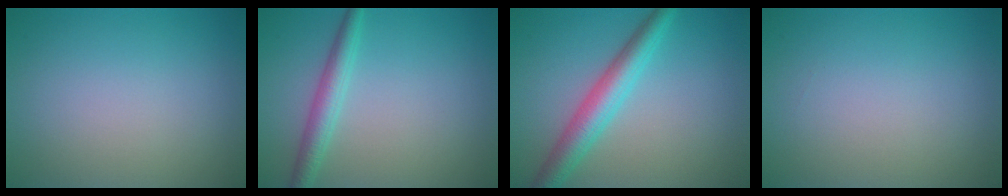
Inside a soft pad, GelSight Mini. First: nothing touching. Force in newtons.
{"total": 2.7, "press": 2.7, "slide": 0.1}
{"total": 4.4, "press": 4.4, "slide": 0.1}
{"total": 0.0}